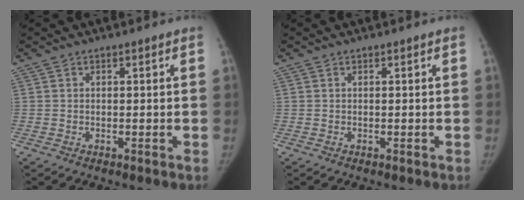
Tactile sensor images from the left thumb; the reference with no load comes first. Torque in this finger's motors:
{"motor_torque": [0.02, 0.02, 0.00, -0.01, 0.00]}